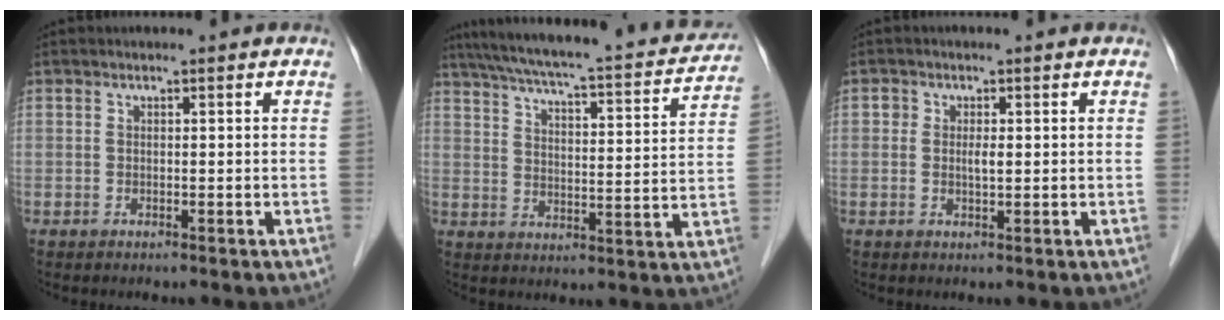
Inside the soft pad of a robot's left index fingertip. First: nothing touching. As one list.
[{"total": 23.3, "force": [20.2, 3.5, 11.0], "torque": [-0.179, -0.005, 0.263]}, {"total": 1.9, "force": [0.0, 1.0, 1.6], "torque": [-0.025, 0.001, 0.000]}]